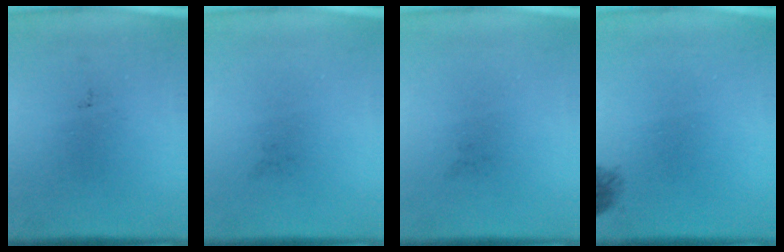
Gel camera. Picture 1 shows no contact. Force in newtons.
{"total": 0.0}
{"total": 0.0}
{"total": 1.2}